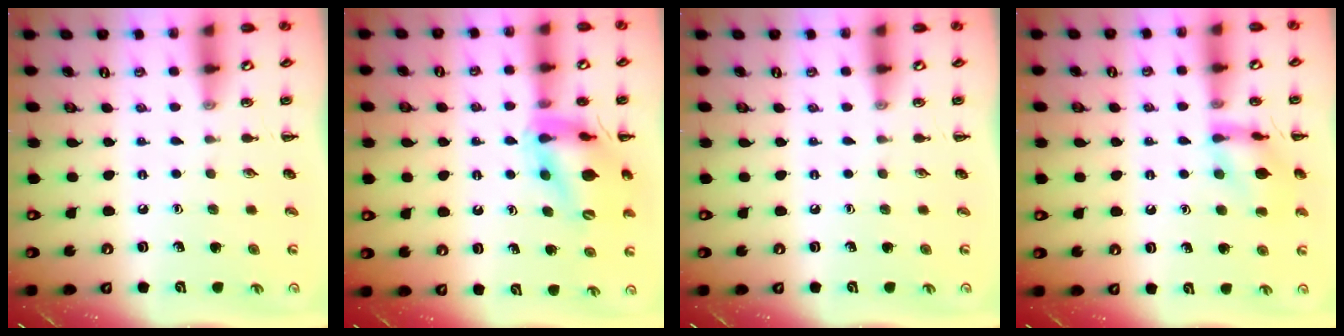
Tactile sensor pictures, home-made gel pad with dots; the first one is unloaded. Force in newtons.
{"total": 16.9, "press": 16.7, "slide": 2.5}
{"total": 0.0}
{"total": 12.6, "press": 12.6, "slide": 0.4}